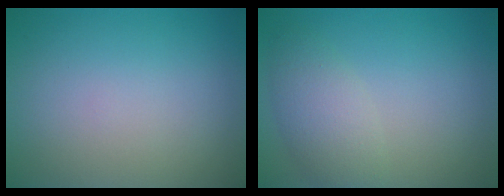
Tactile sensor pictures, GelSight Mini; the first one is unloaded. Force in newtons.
{"total": 3.1, "press": 3.1, "slide": 0.1}